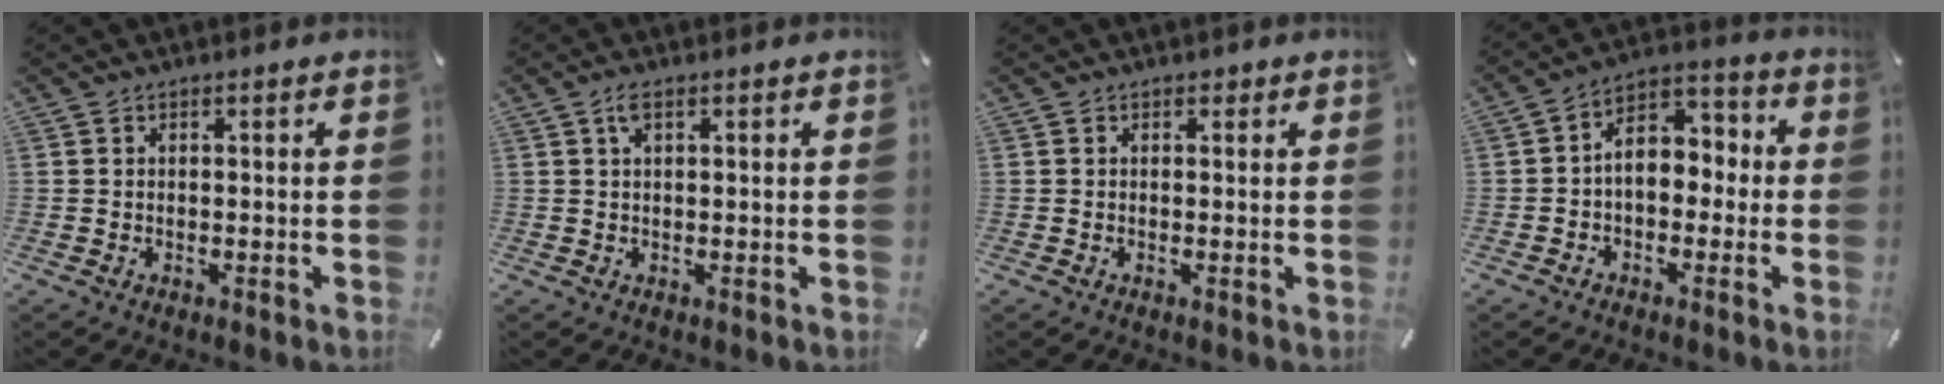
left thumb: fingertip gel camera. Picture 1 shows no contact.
{"total": 2.3, "force": [1.0, 0.8, 1.9], "torque": [-0.041, 0.004, 0.016]}
{"total": 0.6, "force": [0.2, 0.5, 0.1], "torque": [0.007, 0.002, 0.001]}
{"total": 7.1, "force": [-0.9, 5.4, 4.5], "torque": [-0.076, 0.008, -0.017]}